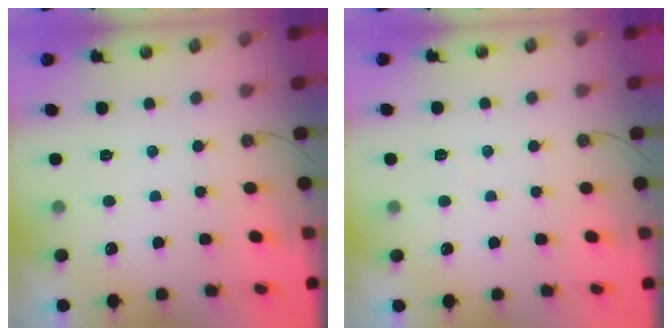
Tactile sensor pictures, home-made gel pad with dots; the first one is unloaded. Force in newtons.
{"total": 2.8, "press": 2.7, "slide": 0.5}